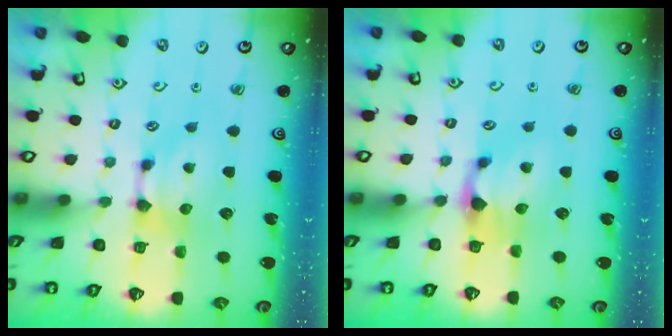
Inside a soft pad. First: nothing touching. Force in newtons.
{"total": 2.7, "press": 2.6, "slide": 0.8}